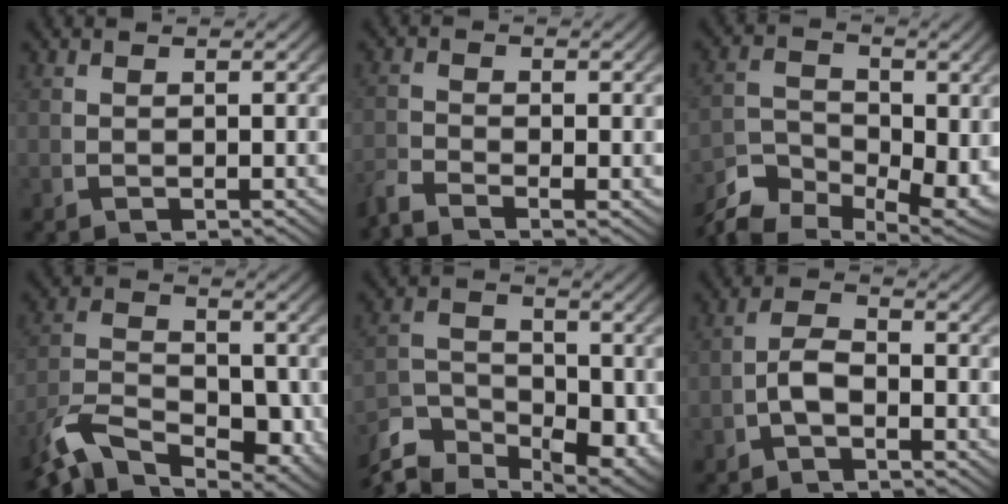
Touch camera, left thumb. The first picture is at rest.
{"total": 2.2, "force": [-2.0, 0.5, 0.9], "torque": [-0.020, -0.013, -0.040]}
{"total": 6.6, "force": [-3.5, 3.9, 4.0], "torque": [-0.055, -0.038, -0.053]}
{"total": 7.5, "force": [-3.2, 4.3, 5.2], "torque": [-0.089, -0.032, -0.053]}
{"total": 7.4, "force": [-3.9, 4.6, 4.3], "torque": [-0.061, -0.036, -0.059]}
{"total": 3.0, "force": [-1.1, 1.9, 2.1], "torque": [-0.046, -0.013, -0.017]}